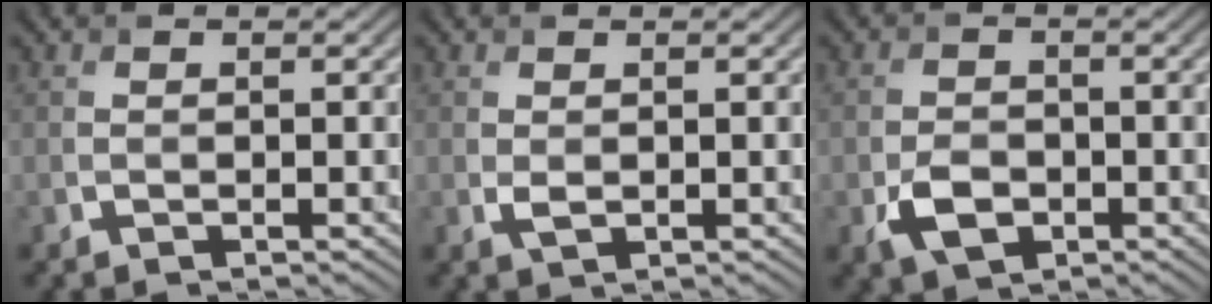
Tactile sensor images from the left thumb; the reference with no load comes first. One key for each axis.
{"total": 1.1, "fx": 0.1, "fy": 0.6, "fz": 0.9, "tx": -0.024, "ty": -0.003, "tz": 0.005}
{"total": 3.8, "fx": -1.4, "fy": 2.6, "fz": 2.3, "tx": -0.052, "ty": -0.011, "tz": -0.028}